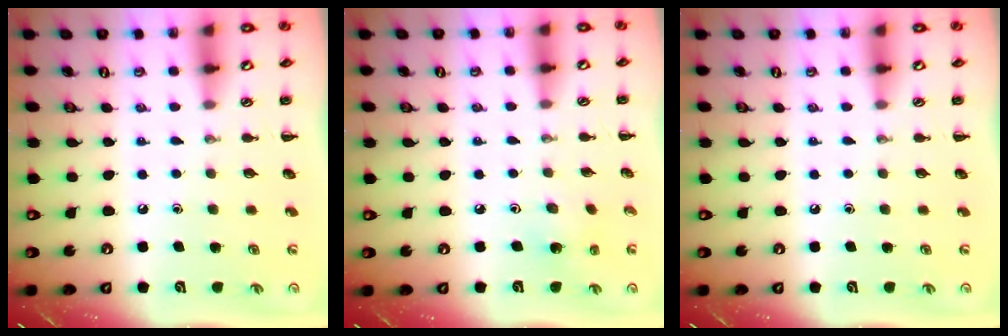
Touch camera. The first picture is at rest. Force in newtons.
{"total": 2.0, "press": 1.9, "slide": 0.8}
{"total": 0.0}